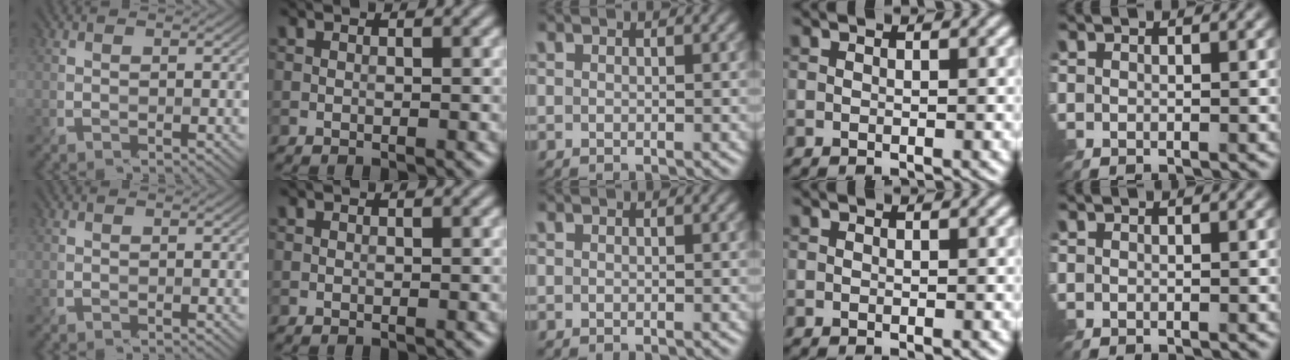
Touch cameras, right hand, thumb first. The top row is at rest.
{}